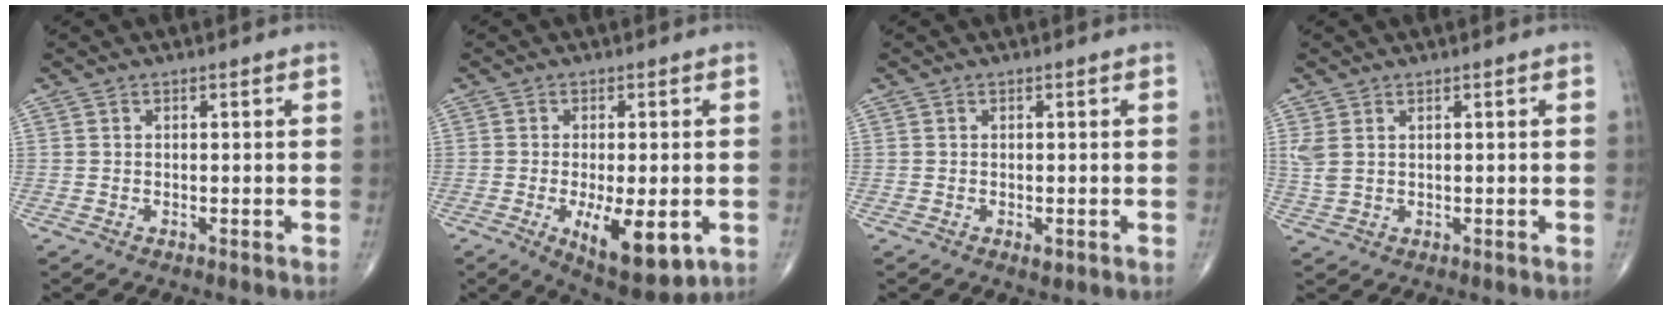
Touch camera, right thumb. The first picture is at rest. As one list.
[{"total": 11.6, "force": [-3.3, 4.3, 10.3], "torque": [-0.149, -0.017, -0.040]}, {"total": 1.1, "force": [-0.4, 0.4, 0.9], "torque": [-0.012, -0.003, -0.004]}, {"total": 3.1, "force": [1.1, 1.7, 2.3], "torque": [-0.064, 0.005, 0.031]}]